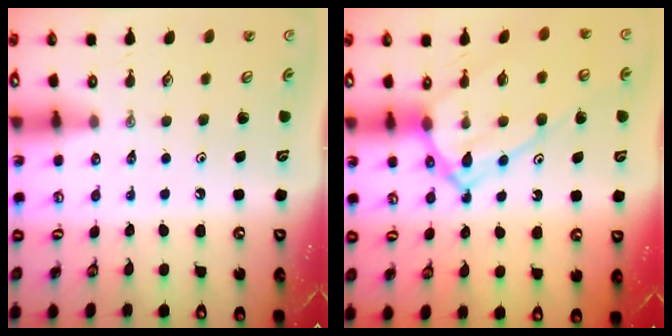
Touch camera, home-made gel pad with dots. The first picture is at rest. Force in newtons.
{"total": 14.6, "press": 14.5, "slide": 1.3}